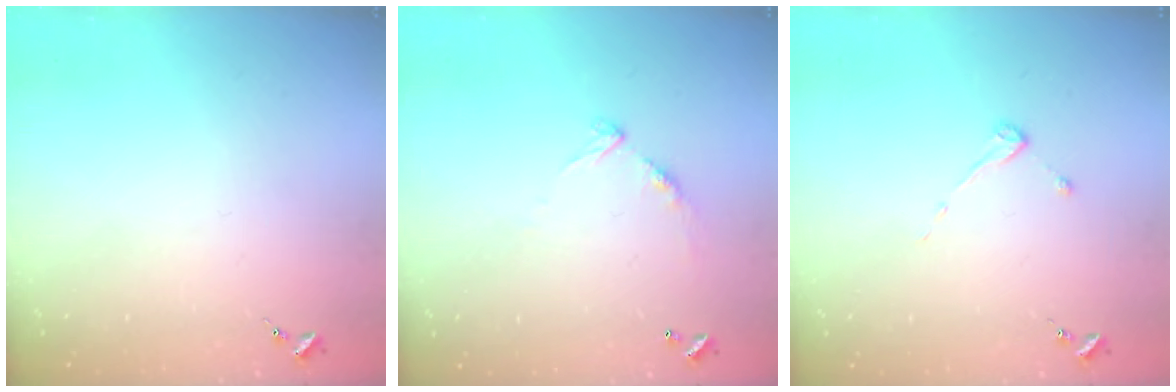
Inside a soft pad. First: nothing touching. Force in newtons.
{"total": 8.8, "press": 8.8, "slide": 0.7}
{"total": 2.7, "press": 2.7, "slide": 0.3}